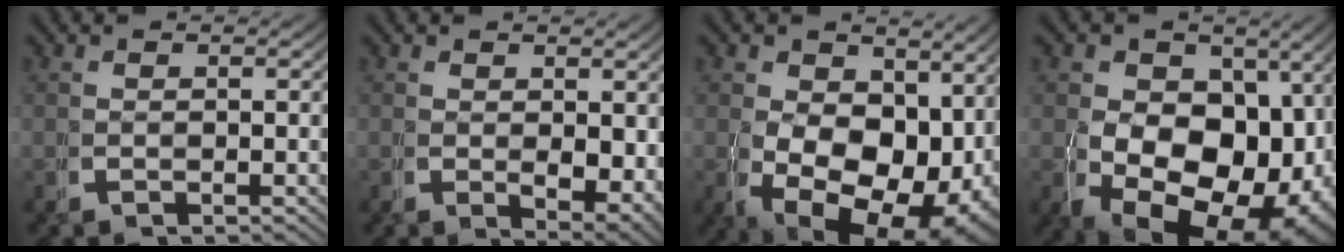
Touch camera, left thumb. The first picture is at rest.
{"total": 3.7, "force": [-0.2, 2.1, 3.1], "torque": [-0.046, -0.027, 0.013]}
{"total": 13.3, "force": [-1.9, 9.2, 9.4], "torque": [-0.168, -0.078, 0.007]}
{"total": 17.9, "force": [-2.8, 13.1, 11.9], "torque": [-0.224, -0.097, -0.004]}